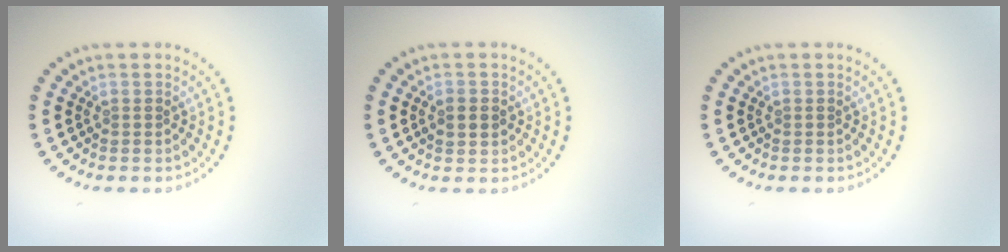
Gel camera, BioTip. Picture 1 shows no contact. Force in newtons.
{"total": 1.7, "press": 1.7, "slide": 0.2}
{"total": 0.0}